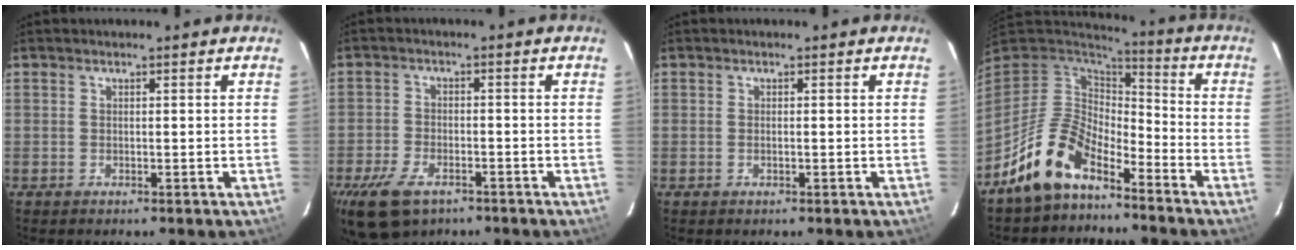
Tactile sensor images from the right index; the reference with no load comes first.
{"total": 10.2, "force": [-6.4, 5.5, 5.7], "torque": [-0.144, -0.017, -0.114]}
{"total": 0.6, "force": [-0.1, 0.1, 0.5], "torque": [-0.011, 0.002, -0.003]}
{"total": 12.4, "force": [-8.8, 5.6, 6.8], "torque": [-0.140, 0.012, -0.165]}